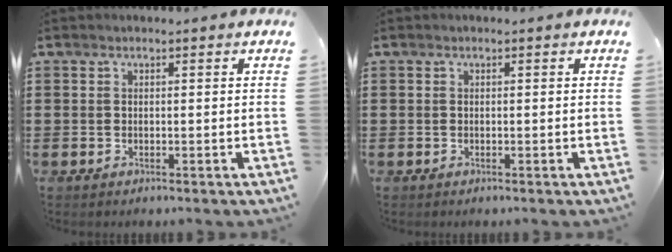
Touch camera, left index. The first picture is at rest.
{"total": 0.0}